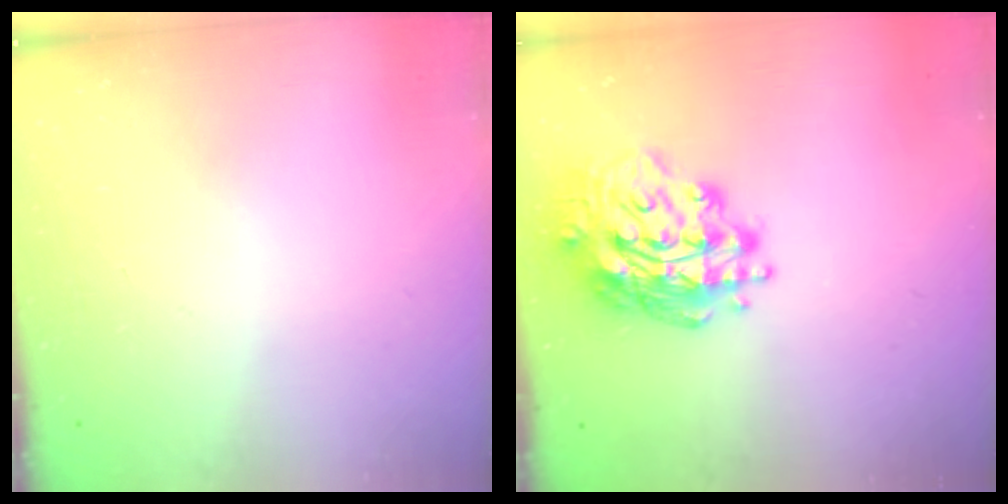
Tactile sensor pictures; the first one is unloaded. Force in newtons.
{"total": 18.0, "press": 17.9, "slide": 1.8}